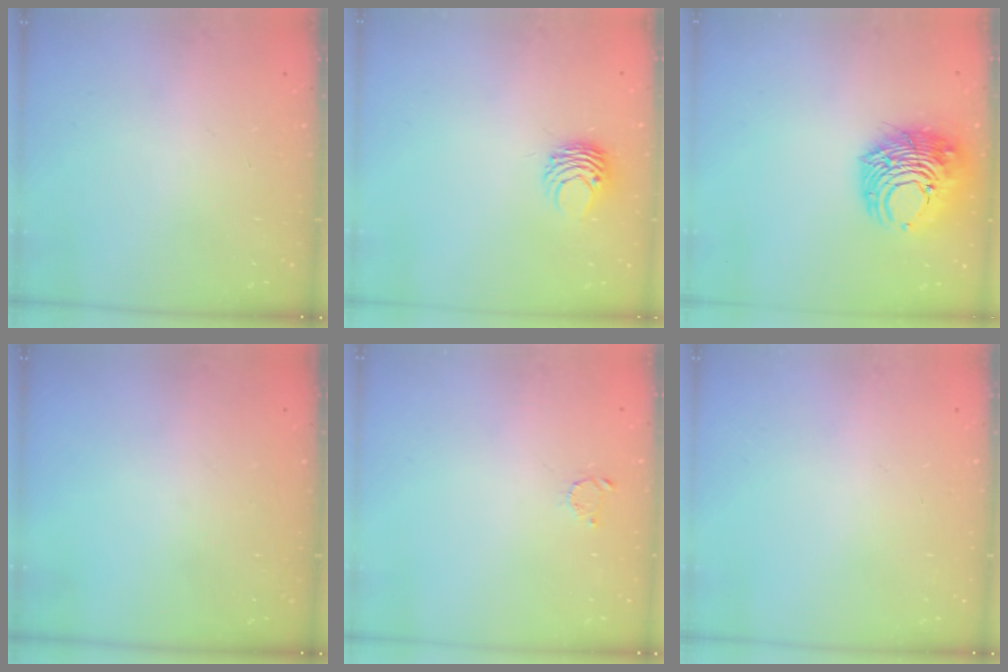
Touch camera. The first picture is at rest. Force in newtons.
{"total": 5.5, "press": 5.4, "slide": 0.5}
{"total": 11.6, "press": 11.5, "slide": 1.4}
{"total": 0.0}
{"total": 2.1, "press": 2.1, "slide": 0.3}
{"total": 0.0}